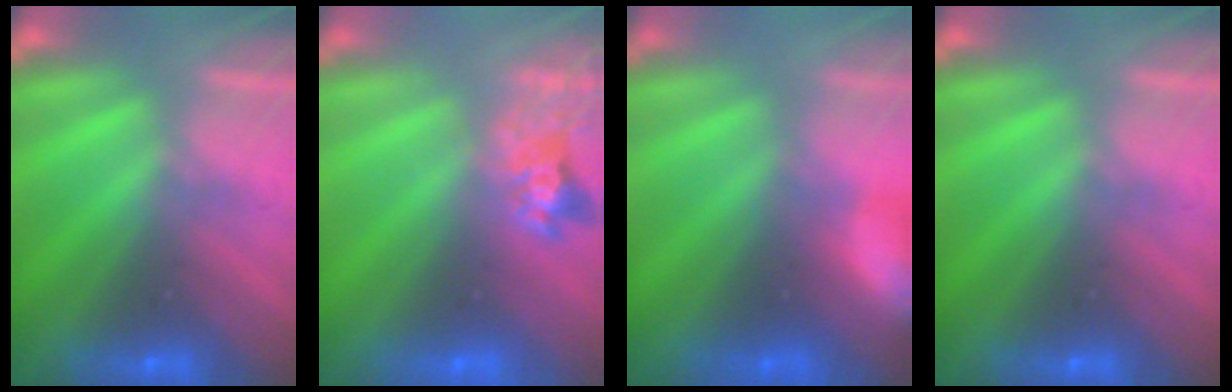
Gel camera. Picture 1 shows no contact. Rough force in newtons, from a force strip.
{"total": 2.4}
{"total": 8.6}
{"total": 0.0}